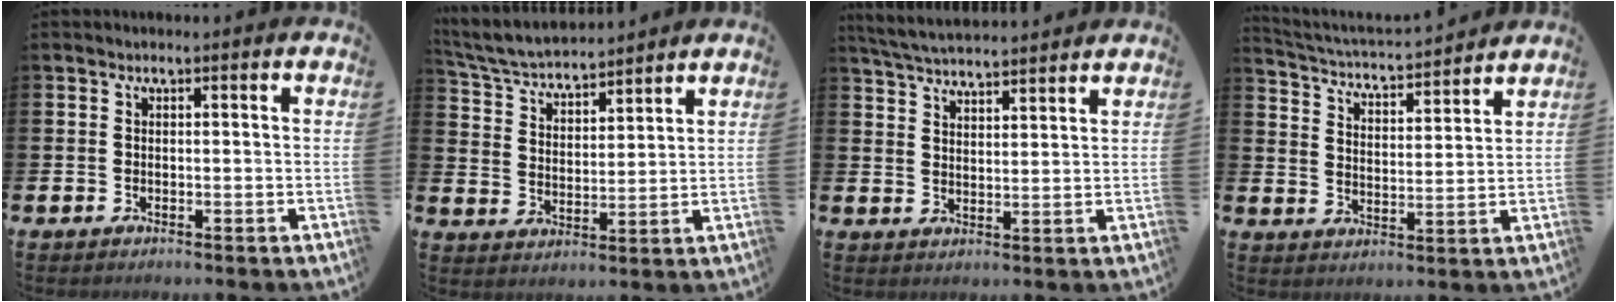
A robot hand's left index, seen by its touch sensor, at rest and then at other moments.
{"total": 5.3, "force": [5.2, 0.9, 0.9], "torque": [-0.046, -0.035, 0.089]}
{"total": 4.9, "force": [4.9, 0.3, 0.6], "torque": [-0.031, -0.024, 0.088]}
{"total": 4.0, "force": [3.9, 0.5, 0.5], "torque": [-0.035, -0.038, 0.062]}